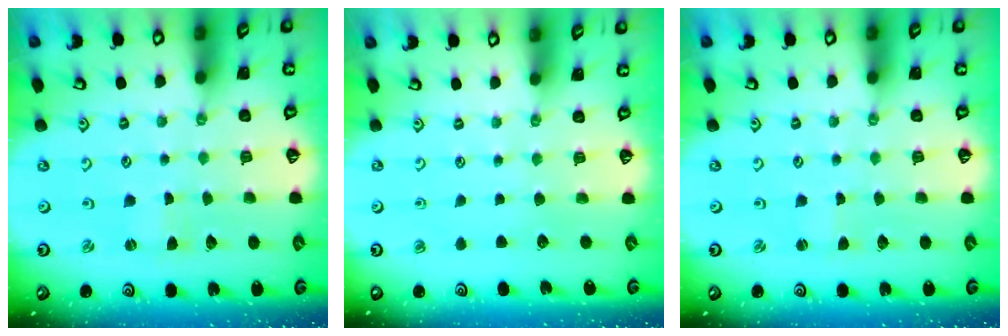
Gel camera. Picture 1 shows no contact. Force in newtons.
{"total": 0.0}
{"total": 0.7, "press": 0.7, "slide": 0.2}